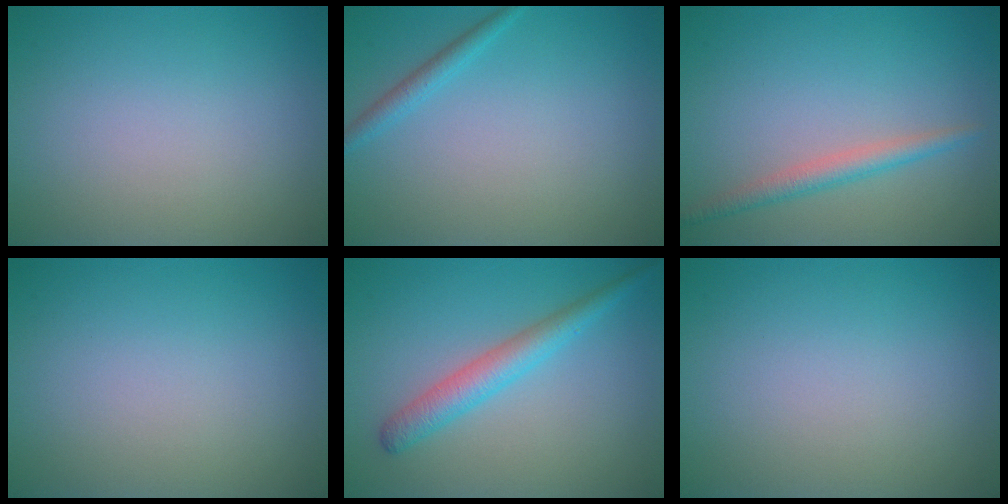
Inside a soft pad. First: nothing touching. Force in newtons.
{"total": 1.4, "press": 1.4, "slide": 0.1}
{"total": 2.2, "press": 2.1, "slide": 0.0}
{"total": 0.0}
{"total": 3.3, "press": 3.3, "slide": 0.1}
{"total": 0.0}